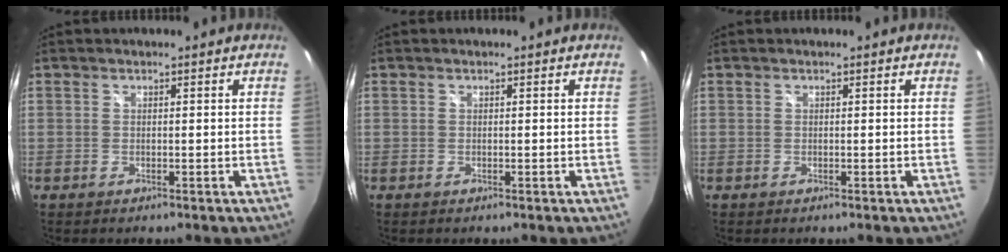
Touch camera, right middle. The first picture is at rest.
{"total": 0.0}
{"total": 0.0}